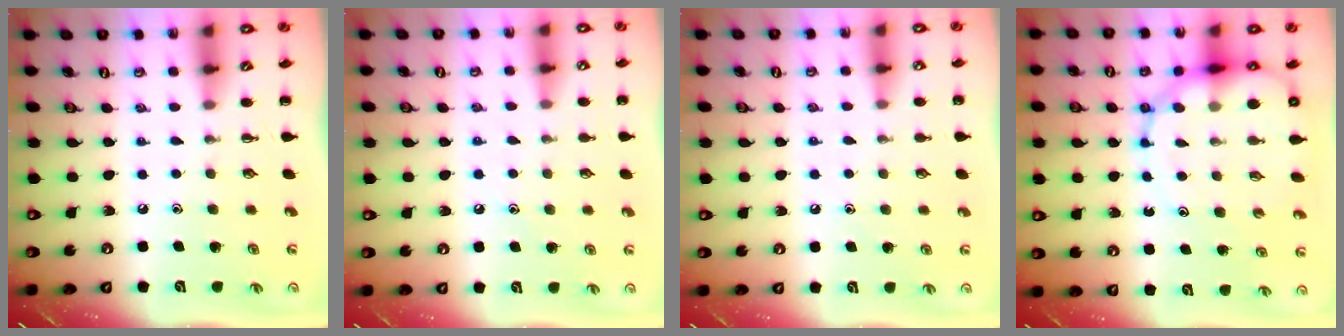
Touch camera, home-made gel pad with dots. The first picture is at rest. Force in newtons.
{"total": 7.3, "press": 6.9, "slide": 2.4}
{"total": 6.2, "press": 5.9, "slide": 1.8}
{"total": 14.6, "press": 14.1, "slide": 3.7}